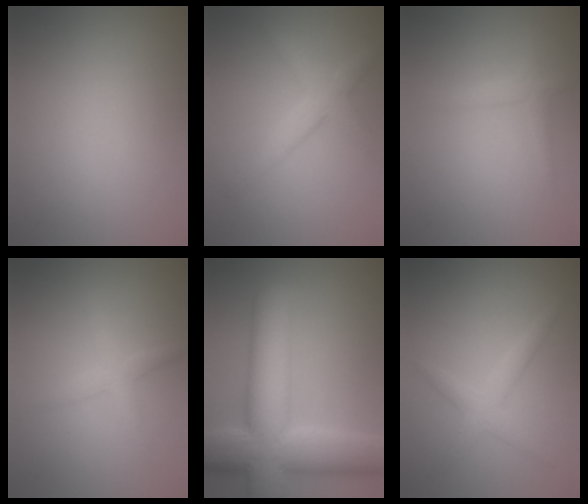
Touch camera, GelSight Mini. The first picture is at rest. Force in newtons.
{"total": 3.0, "press": 3.0, "slide": 0.1}
{"total": 1.4, "press": 1.4, "slide": 0.0}
{"total": 2.0, "press": 2.0, "slide": 0.1}
{"total": 12.3, "press": 12.3, "slide": 0.5}
{"total": 2.1, "press": 2.1, "slide": 0.1}